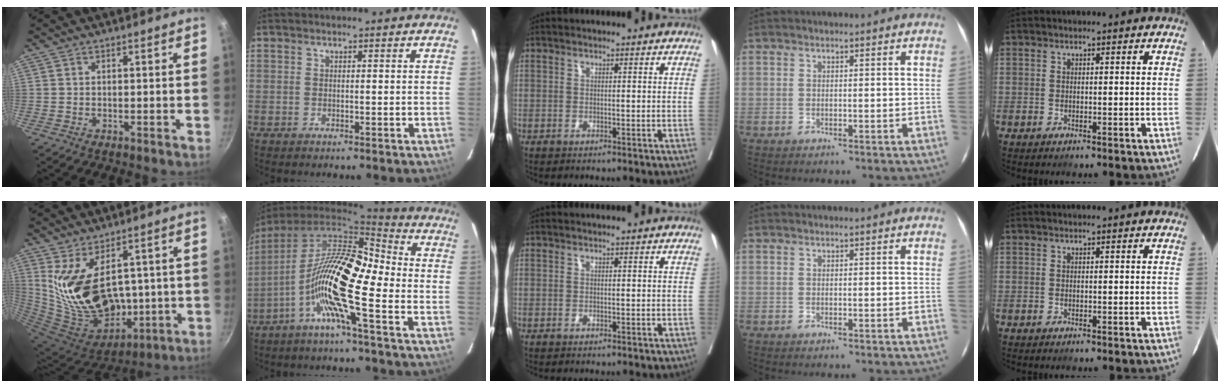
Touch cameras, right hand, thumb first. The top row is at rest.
{"thumb": {"total": 19.0, "force": [3.2, 11.6, 14.7], "torque": [-0.255, -0.028, 0.100]}, "index": {"total": 16.0, "force": [-5.4, 1.3, 15.0], "torque": [-0.278, 0.007, -0.107]}}